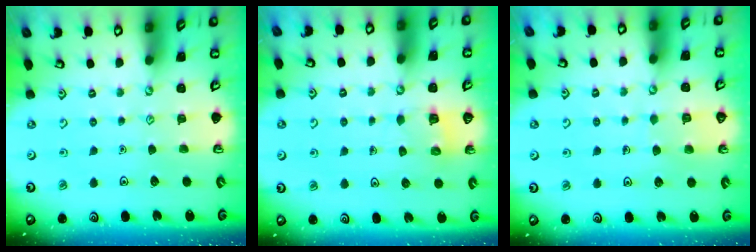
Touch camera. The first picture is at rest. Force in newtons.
{"total": 2.5, "press": 2.5, "slide": 0.1}
{"total": 5.3, "press": 5.3, "slide": 0.3}